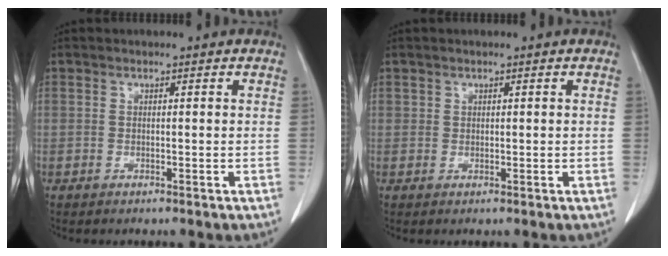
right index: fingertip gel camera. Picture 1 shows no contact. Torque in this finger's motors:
{"motor_torque": [-0.24, 0.24, 0.02, 0.01]}